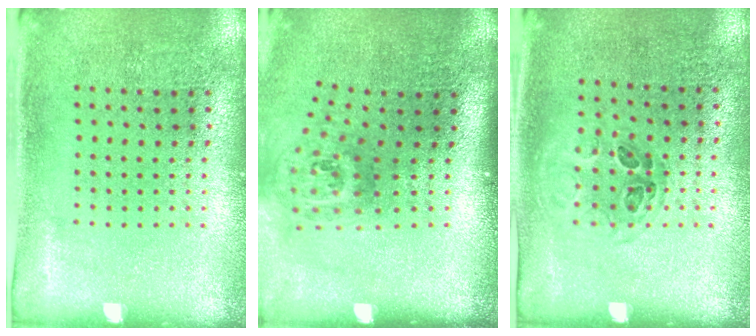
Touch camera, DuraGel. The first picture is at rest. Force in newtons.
{"total": 1.8, "press": 1.2, "slide": 1.3}
{"total": 1.0, "press": 0.7, "slide": 0.6}